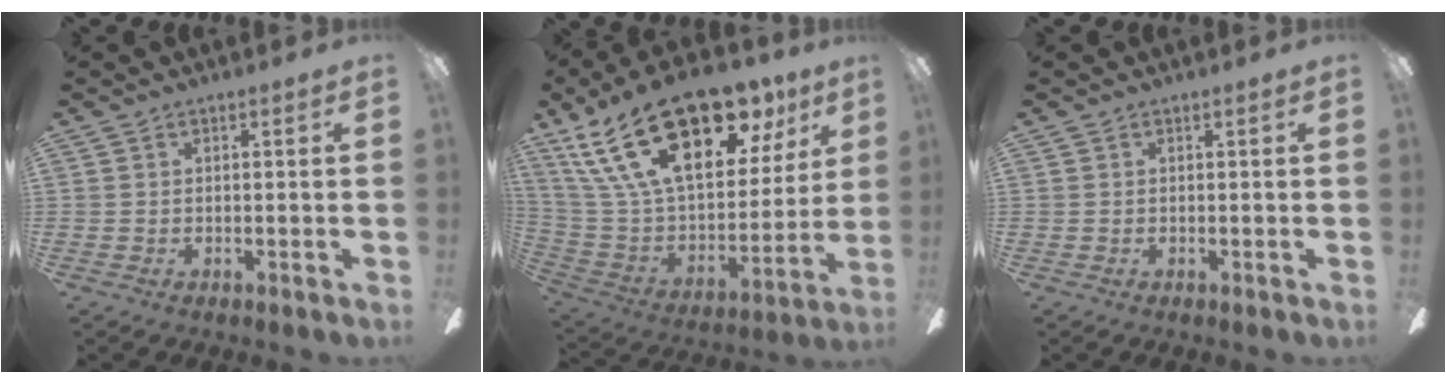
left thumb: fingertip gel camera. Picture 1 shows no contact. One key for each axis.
{"total": 30.4, "fx": 17.5, "fy": 14.5, "fz": 20.2, "tx": -0.374, "ty": -0.102, "tz": 0.311}
{"total": 0.0}